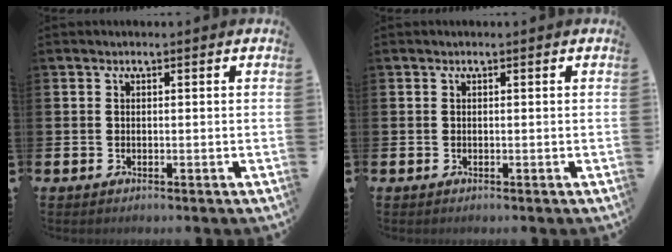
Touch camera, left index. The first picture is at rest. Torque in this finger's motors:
{"motor_torque": [-0.07, -0.01, -0.02, 0.02]}